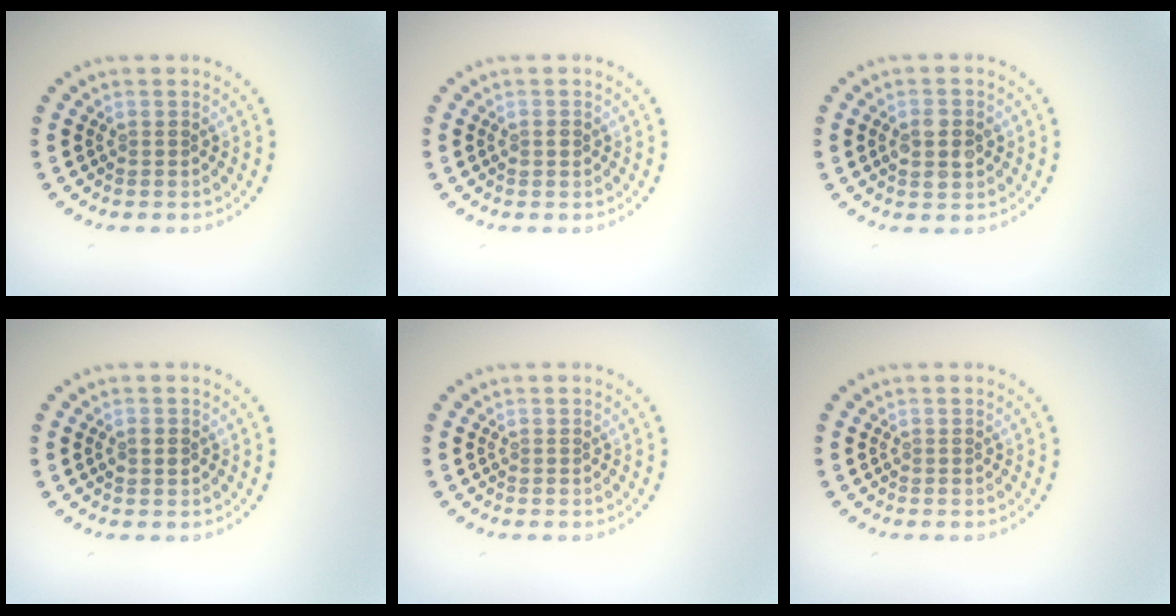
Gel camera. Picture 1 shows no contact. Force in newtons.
{"total": 1.0, "press": 0.9, "slide": 0.3}
{"total": 2.8, "press": 2.8, "slide": 0.2}
{"total": 1.1, "press": 1.1, "slide": 0.2}
{"total": 0.0}
{"total": 0.0}